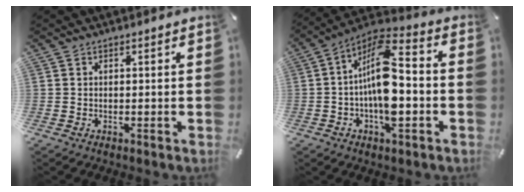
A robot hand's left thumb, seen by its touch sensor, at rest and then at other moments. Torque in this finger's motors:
{"motor_torque": [0.12, 1.44, 1.39, 0.86, 0.27]}